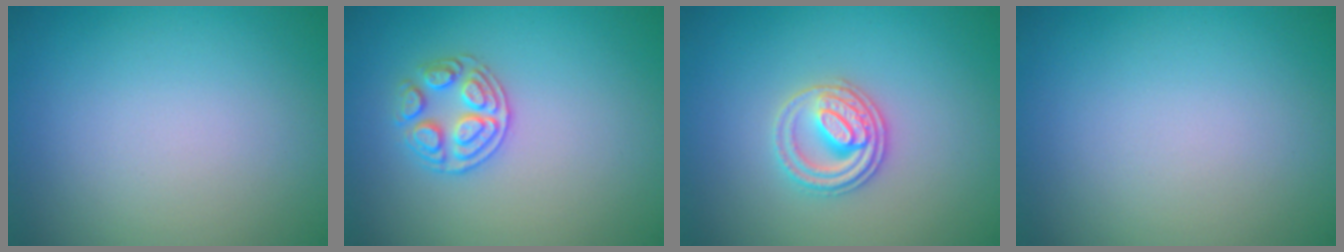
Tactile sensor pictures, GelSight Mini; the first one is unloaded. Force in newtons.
{"total": 2.6, "press": 2.5, "slide": 0.8}
{"total": 3.0, "press": 2.8, "slide": 0.9}
{"total": 0.0}